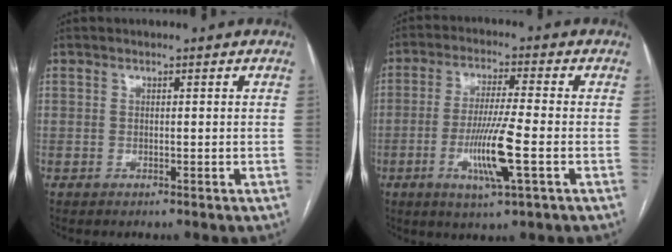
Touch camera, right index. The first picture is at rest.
{"total": 9.5, "force": [-2.8, 0.0, 9.1], "torque": [-0.177, -0.014, -0.053]}